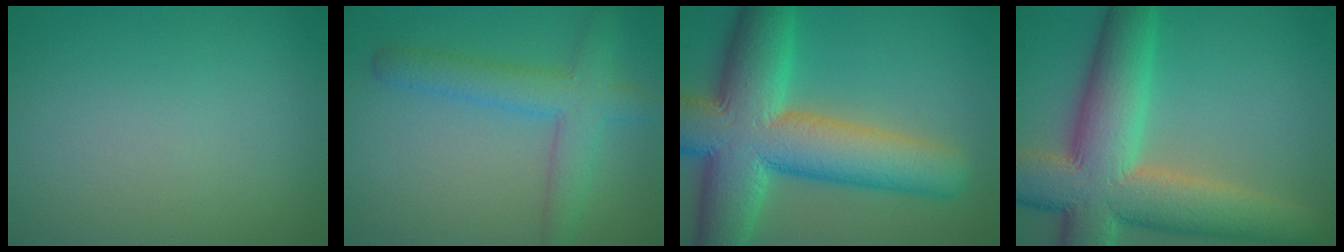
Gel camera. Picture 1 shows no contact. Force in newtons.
{"total": 4.5, "press": 4.5, "slide": 0.1}
{"total": 13.8, "press": 13.7, "slide": 0.5}
{"total": 12.4, "press": 12.4, "slide": 0.9}